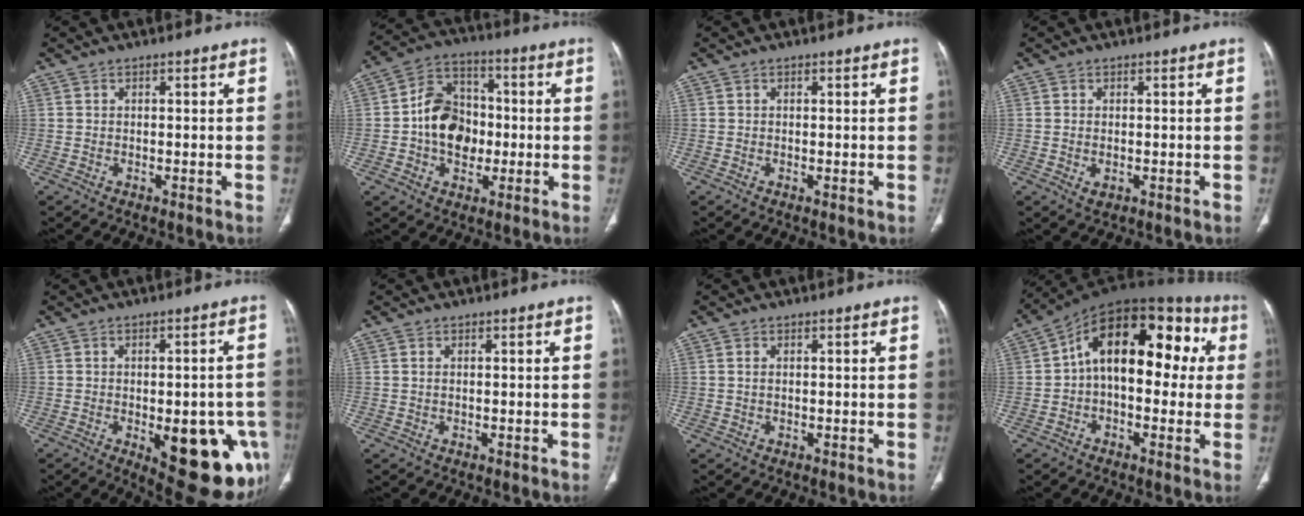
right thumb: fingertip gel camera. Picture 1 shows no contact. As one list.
[{"total": 12.6, "force": [-1.0, 9.7, 8.0], "torque": [-0.100, 0.028, -0.023]}, {"total": 0.0}, {"total": 1.6, "force": [-0.3, 1.1, 1.2], "torque": [-0.025, -0.003, -0.002]}, {"total": 18.4, "force": [-6.2, 7.9, 15.5], "torque": [-0.134, 0.007, -0.056]}, {"total": 0.5, "force": [0.2, 0.3, 0.4], "torque": [-0.012, 0.006, 0.005]}, {"total": 0.8, "force": [0.2, 0.4, 0.6], "torque": [-0.018, 0.004, 0.007]}, {"total": 19.4, "force": [2.6, 11.0, 15.8], "torque": [-0.191, 0.055, 0.026]}]